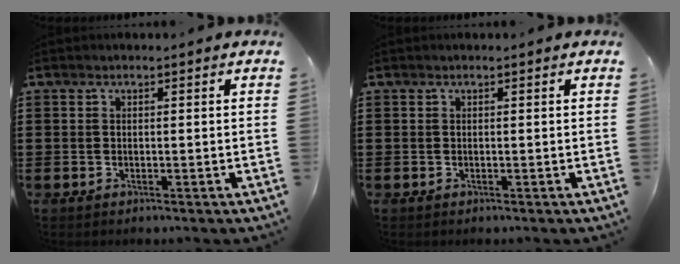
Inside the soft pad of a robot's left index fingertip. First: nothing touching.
{"total": 0.0}